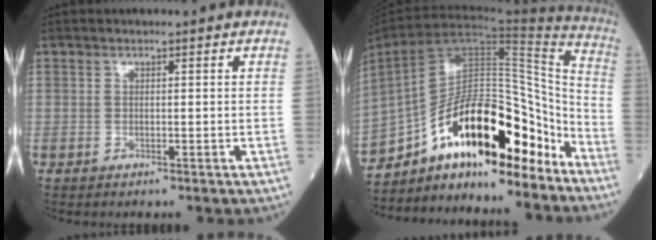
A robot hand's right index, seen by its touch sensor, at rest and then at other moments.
{"total": 23.0, "force": [-15.6, 7.5, 15.2], "torque": [-0.258, 0.032, -0.252]}